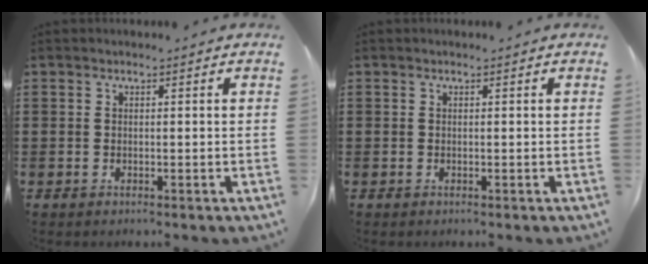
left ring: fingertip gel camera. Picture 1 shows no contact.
{"total": 0.0}